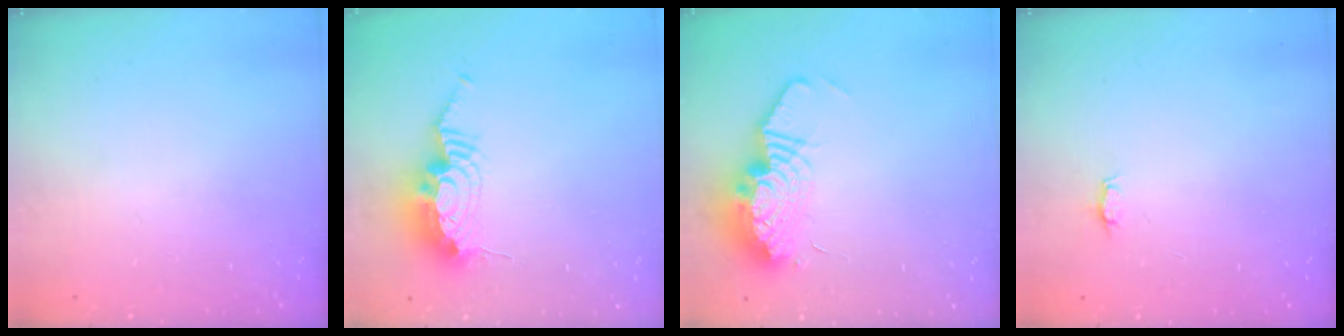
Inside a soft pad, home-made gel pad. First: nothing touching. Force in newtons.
{"total": 11.8, "press": 11.7, "slide": 0.9}
{"total": 17.0, "press": 15.4, "slide": 7.2}
{"total": 2.8, "press": 2.8, "slide": 0.3}